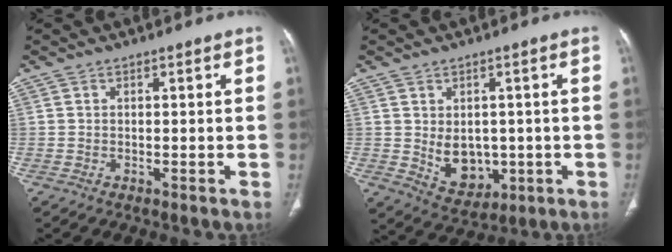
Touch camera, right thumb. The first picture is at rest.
{"total": 7.5, "force": [-0.4, 5.7, 4.8], "torque": [-0.046, -0.011, 0.018]}